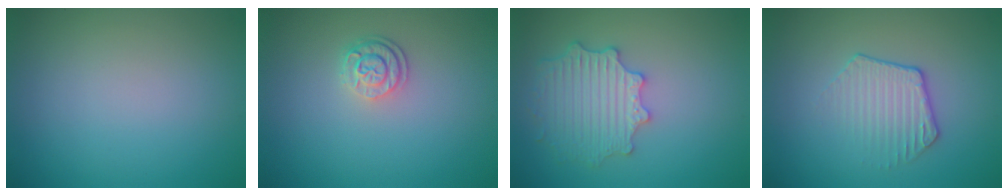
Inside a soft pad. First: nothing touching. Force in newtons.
{"total": 2.3, "press": 1.8, "slide": 1.4}
{"total": 4.5, "press": 4.1, "slide": 1.7}
{"total": 2.3, "press": 1.8, "slide": 1.4}